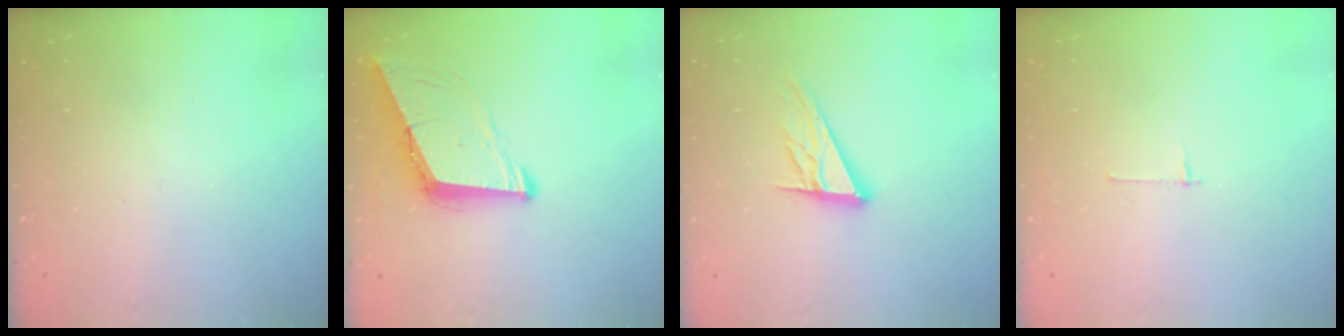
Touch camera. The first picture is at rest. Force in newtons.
{"total": 8.6, "press": 7.8, "slide": 3.6}
{"total": 12.4, "press": 12.2, "slide": 2.2}
{"total": 2.7, "press": 2.7, "slide": 0.3}